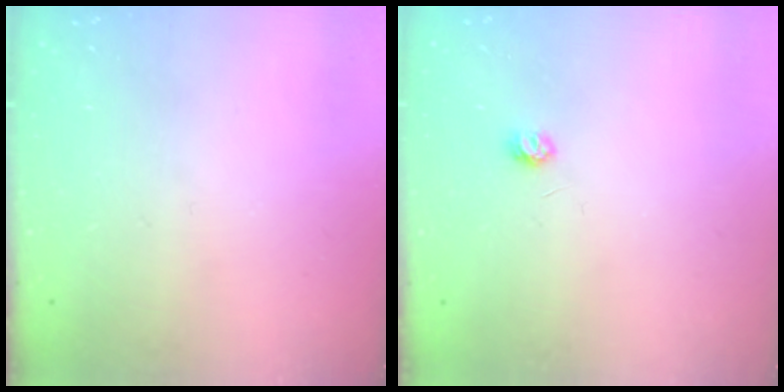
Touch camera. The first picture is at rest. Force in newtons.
{"total": 3.2, "press": 3.2, "slide": 0.3}